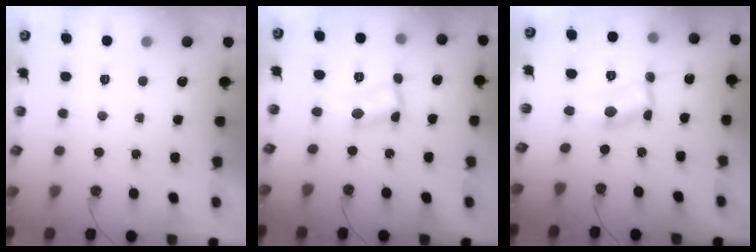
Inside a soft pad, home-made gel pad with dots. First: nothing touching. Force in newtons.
{"total": 4.3, "press": 4.3, "slide": 0.2}
{"total": 2.4, "press": 2.4, "slide": 0.1}